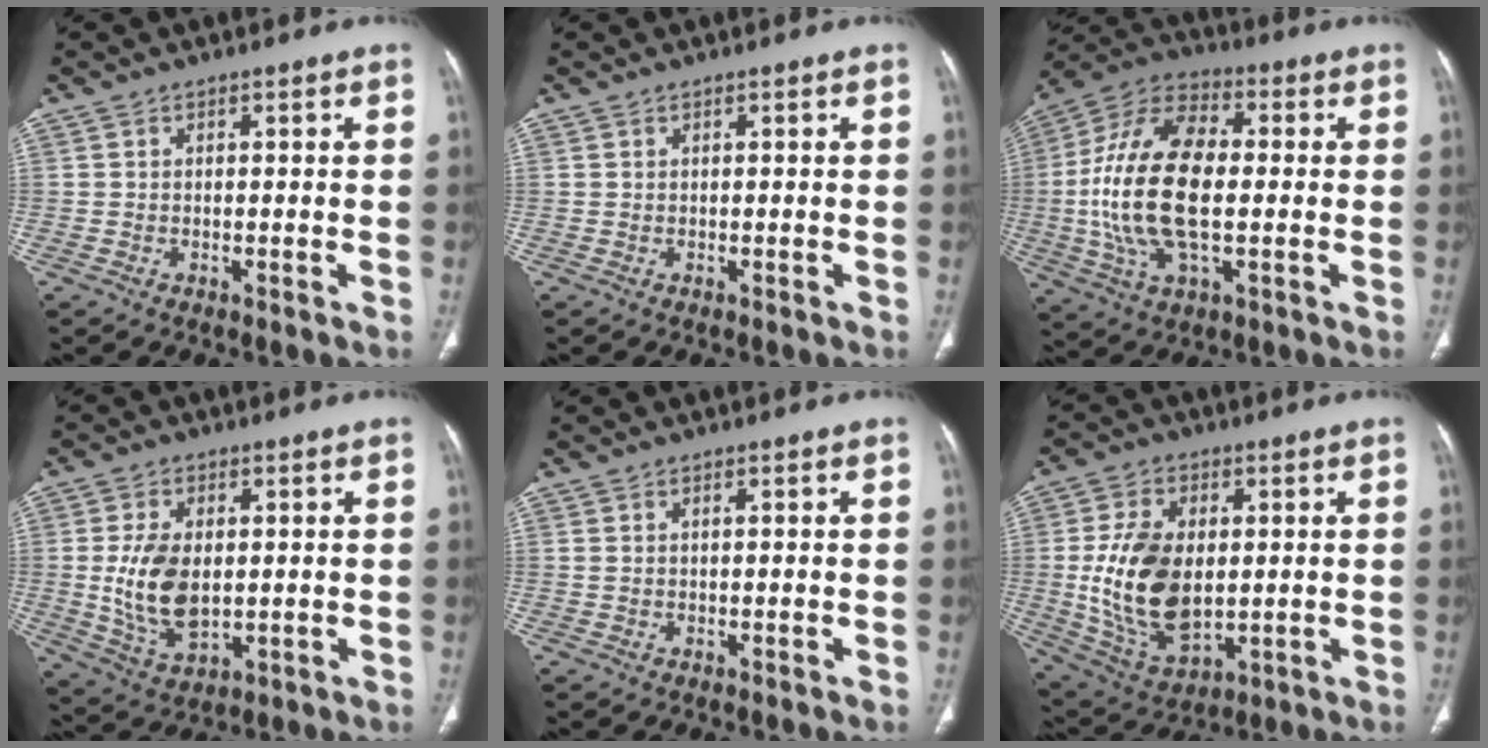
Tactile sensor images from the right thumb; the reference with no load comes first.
{"total": 0.0}
{"total": 20.4, "force": [-0.6, 10.4, 17.5], "torque": [-0.355, 0.015, -0.014]}
{"total": 11.2, "force": [0.2, 6.7, 8.9], "torque": [-0.164, -0.011, 0.017]}
{"total": 0.5, "force": [0.1, 0.3, 0.4], "torque": [-0.016, 0.007, 0.008]}
{"total": 16.6, "force": [0.3, 10.3, 13.0], "torque": [-0.232, -0.010, 0.022]}